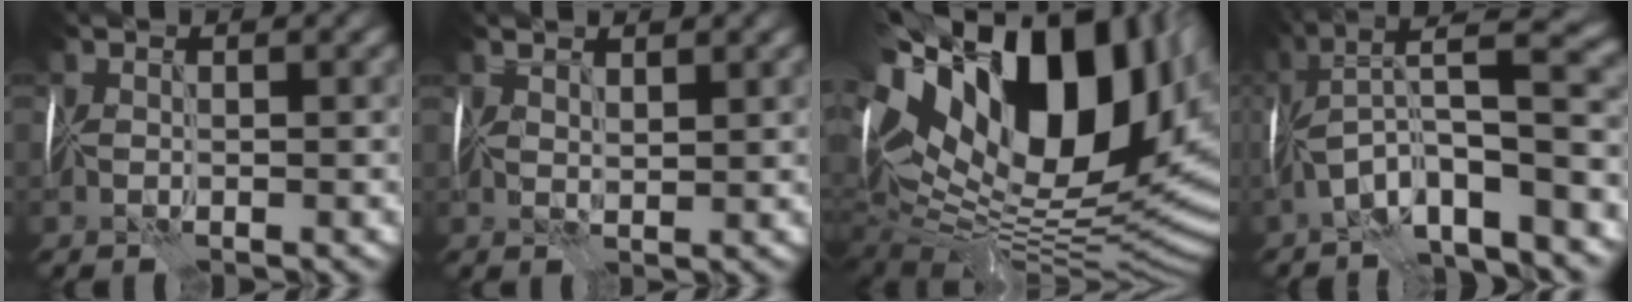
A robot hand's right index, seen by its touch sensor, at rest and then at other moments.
{"total": 1.8, "force": [1.6, 0.4, 0.7], "torque": [-0.017, 0.005, 0.031]}
{"total": 21.3, "force": [7.2, 11.4, 16.5], "torque": [-0.286, 0.006, 0.148]}
{"total": 10.1, "force": [-2.8, 2.6, 9.4], "torque": [-0.151, 0.030, -0.053]}